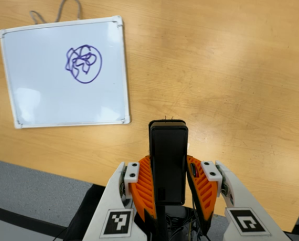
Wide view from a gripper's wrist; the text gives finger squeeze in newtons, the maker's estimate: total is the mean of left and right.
{"total": 4.4, "left": 3.1, "right": 5.8}